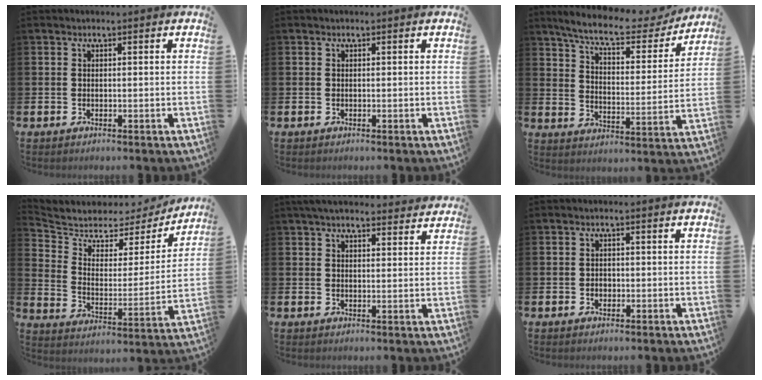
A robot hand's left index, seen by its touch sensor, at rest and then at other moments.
{"total": 0.0}
{"total": 8.6, "force": [7.6, 1.8, 3.6], "torque": [-0.099, -0.044, 0.127]}
{"total": 5.3, "force": [4.7, 2.3, 0.5], "torque": [-0.053, -0.043, 0.074]}
{"total": 4.6, "force": [4.3, 0.8, 1.4], "torque": [-0.036, -0.012, 0.080]}
{"total": 1.1, "force": [-0.2, 1.0, 0.5], "torque": [-0.009, 0.007, -0.006]}